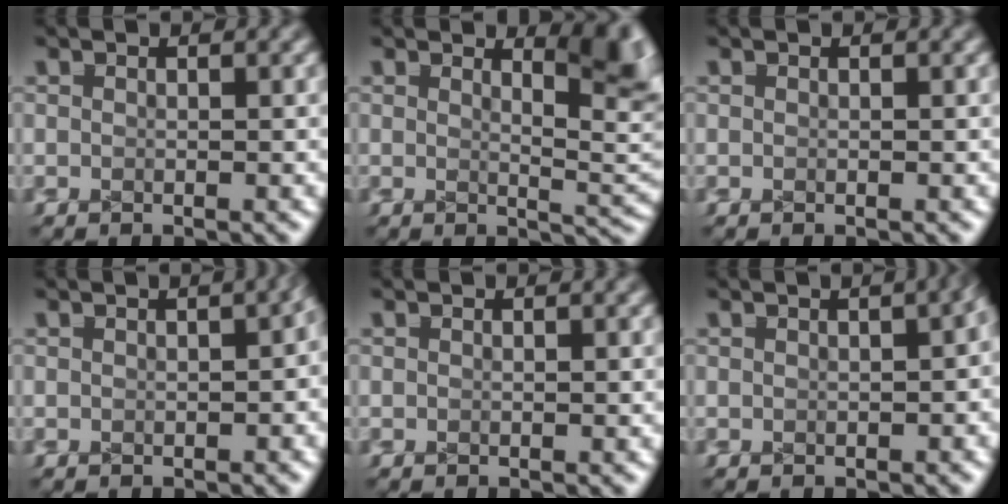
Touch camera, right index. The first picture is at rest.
{"total": 4.9, "force": [1.8, 1.1, 4.4], "torque": [-0.023, -0.003, 0.031]}
{"total": 0.0}
{"total": 1.3, "force": [-0.2, 0.7, 1.1], "torque": [0.002, 0.009, -0.007]}
{"total": 0.0}
{"total": 2.4, "force": [0.1, 1.2, 2.1], "torque": [-0.004, 0.012, -0.004]}